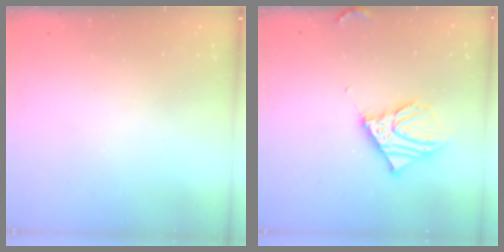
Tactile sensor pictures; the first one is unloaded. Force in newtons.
{"total": 10.8, "press": 10.7, "slide": 1.5}